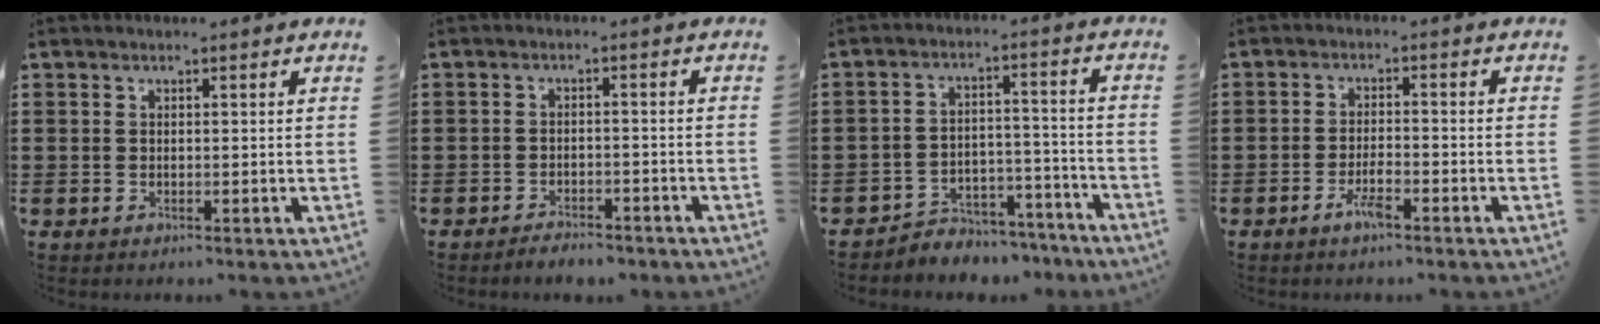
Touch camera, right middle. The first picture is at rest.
{"total": 2.5, "force": [-2.5, 0.5, 0.1], "torque": [-0.008, 0.002, -0.053]}
{"total": 5.0, "force": [-4.8, 1.5, 0.1], "torque": [-0.005, 0.018, -0.099]}
{"total": 3.4, "force": [-2.3, 0.8, 2.4], "torque": [-0.054, -0.001, -0.045]}